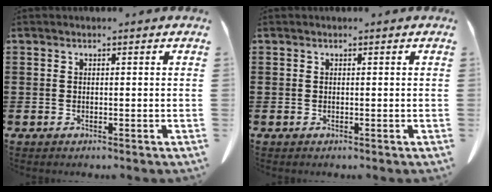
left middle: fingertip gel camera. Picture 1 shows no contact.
{"total": 0.0}